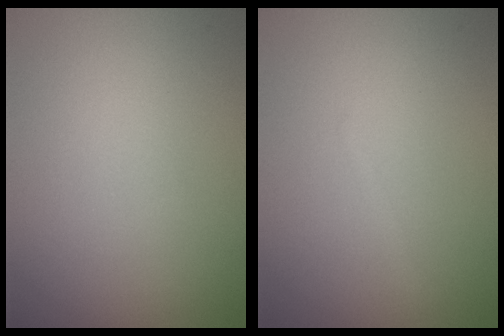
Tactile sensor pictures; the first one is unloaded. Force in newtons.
{"total": 0.6, "press": 0.6, "slide": 0.1}